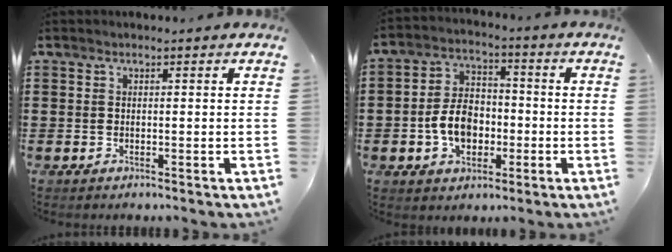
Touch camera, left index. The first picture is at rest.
{"total": 7.6, "force": [-2.0, 5.4, 5.1], "torque": [-0.107, 0.005, -0.041]}